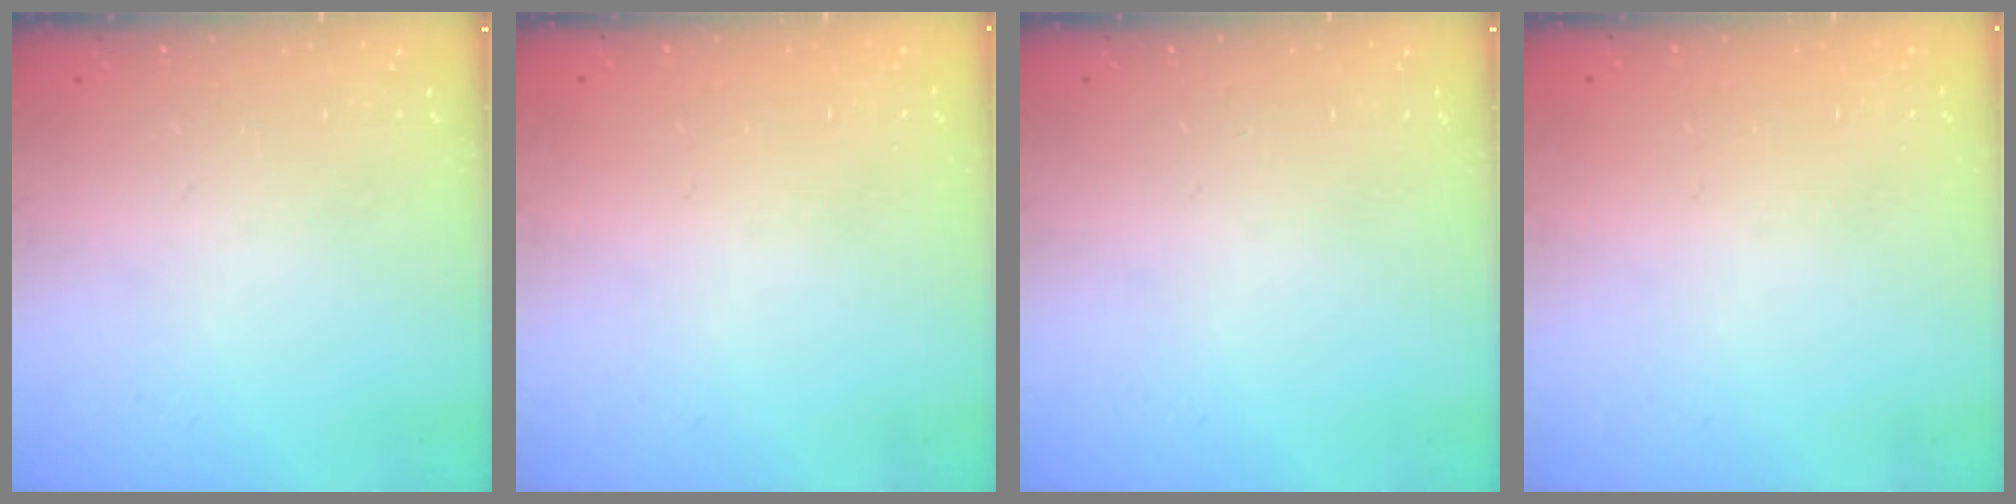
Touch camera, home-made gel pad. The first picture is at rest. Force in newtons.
{"total": 0.6, "press": 0.6, "slide": 0.0}
{"total": 0.0}
{"total": 0.6, "press": 0.6, "slide": 0.0}